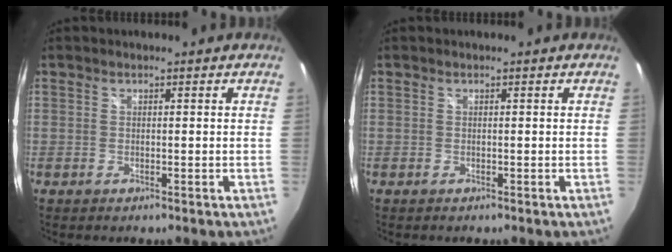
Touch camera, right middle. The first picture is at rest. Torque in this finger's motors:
{"motor_torque": [0.09, -0.21, 0.00, 0.01]}